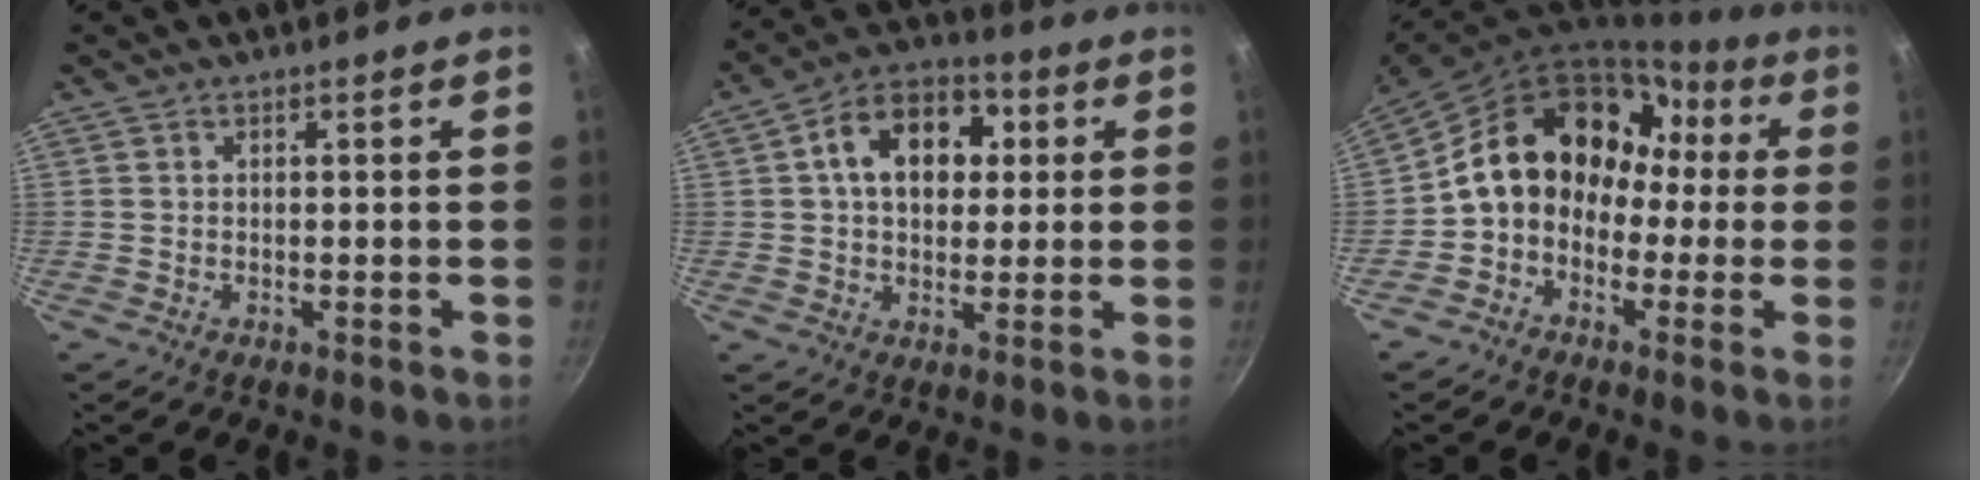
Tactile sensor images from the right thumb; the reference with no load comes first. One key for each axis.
{"total": 13.8, "fx": 3.0, "fy": 9.6, "fz": 9.4, "tx": -0.108, "ty": 0.016, "tz": 0.032}
{"total": 16.1, "fx": 0.1, "fy": 12.9, "fz": 9.6, "tx": -0.124, "ty": 0.069, "tz": -0.011}